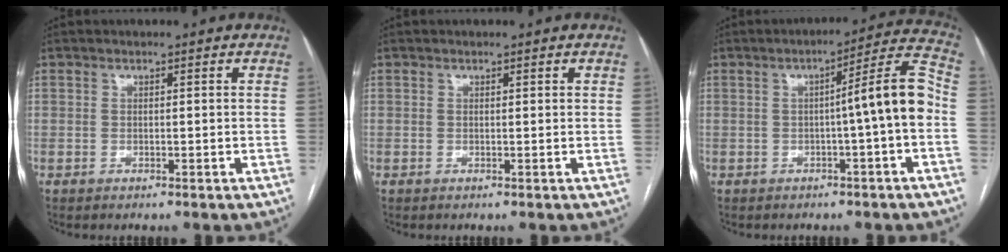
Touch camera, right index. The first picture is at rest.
{"total": 0.0}
{"total": 9.0, "force": [-1.3, -0.6, 8.9], "torque": [-0.119, 0.025, -0.020]}